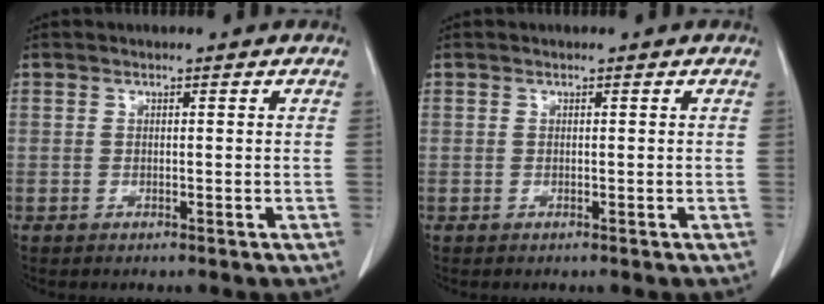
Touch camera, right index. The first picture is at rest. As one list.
[{"total": 0.0}]